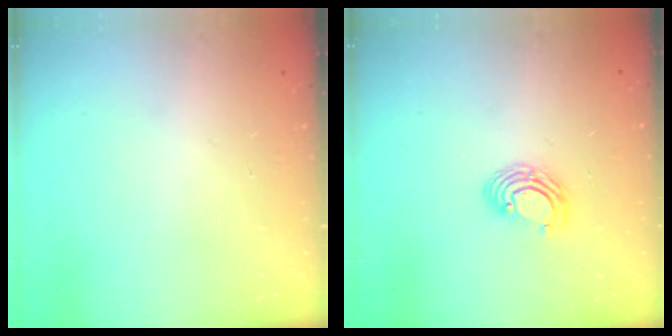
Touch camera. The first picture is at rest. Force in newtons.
{"total": 6.0, "press": 6.0, "slide": 0.4}